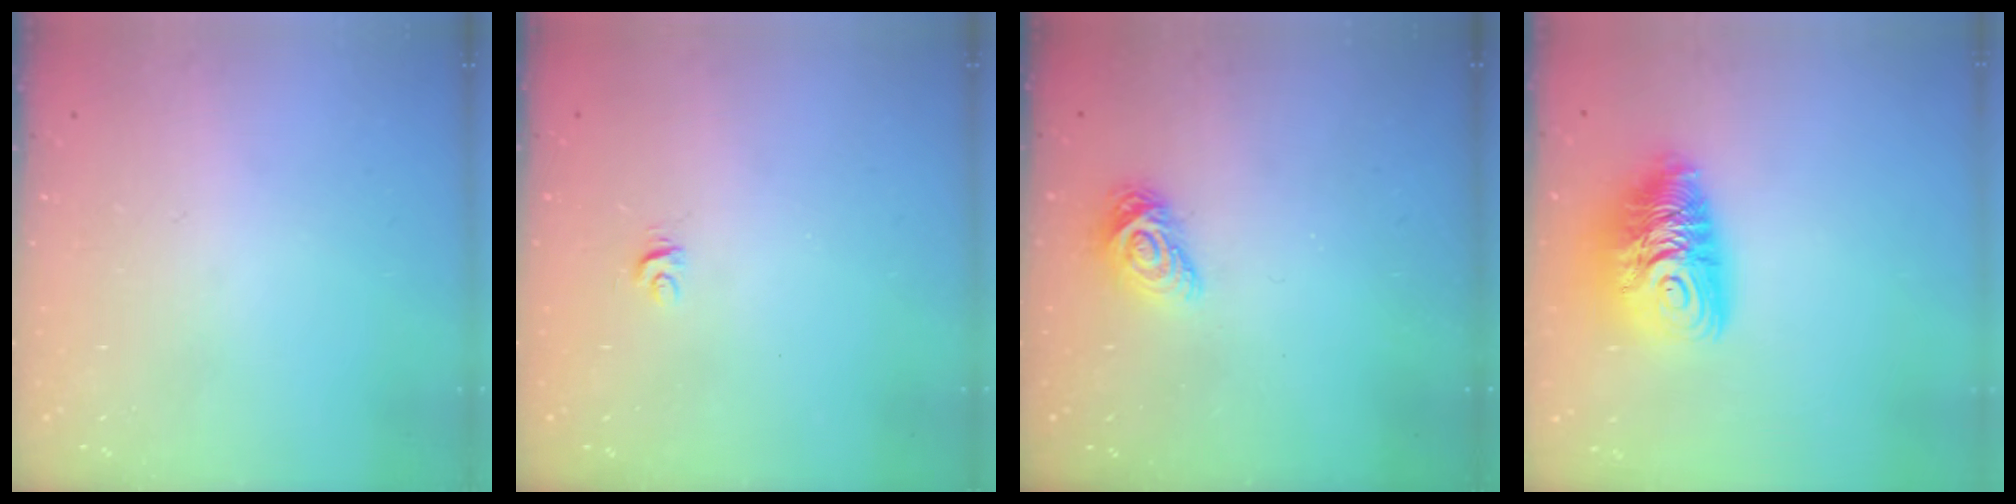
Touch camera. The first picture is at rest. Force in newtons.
{"total": 4.2, "press": 4.2, "slide": 0.2}
{"total": 9.0, "press": 9.0, "slide": 0.4}
{"total": 12.6, "press": 12.6, "slide": 1.2}